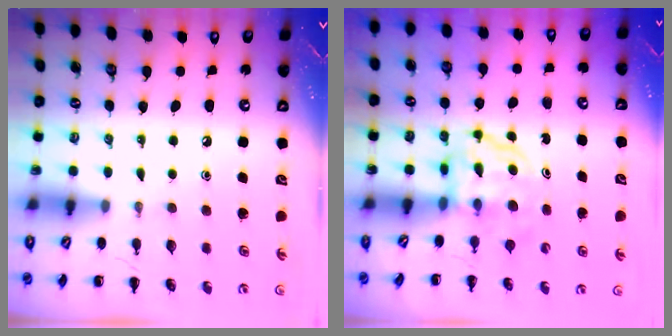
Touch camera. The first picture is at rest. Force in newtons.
{"total": 3.9, "press": 3.9, "slide": 0.2}